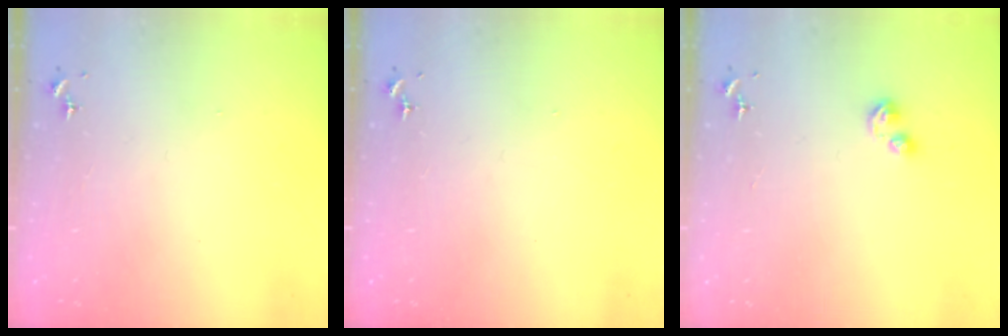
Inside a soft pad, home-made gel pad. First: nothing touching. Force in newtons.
{"total": 0.0}
{"total": 3.6, "press": 3.6, "slide": 0.6}